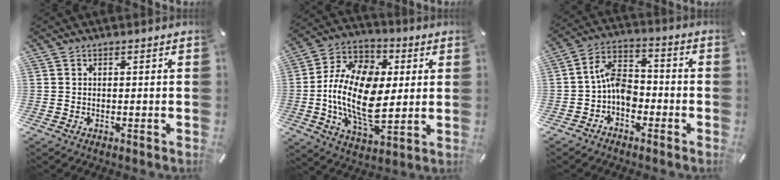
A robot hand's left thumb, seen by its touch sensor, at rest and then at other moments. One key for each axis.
{"total": 18.3, "fx": -0.5, "fy": 11.8, "fz": 14.0, "tx": -0.298, "ty": 0.003, "tz": -0.013}
{"total": 8.5, "fx": -2.6, "fy": 5.9, "fz": 5.5, "tx": -0.119, "ty": 0.019, "tz": -0.049}